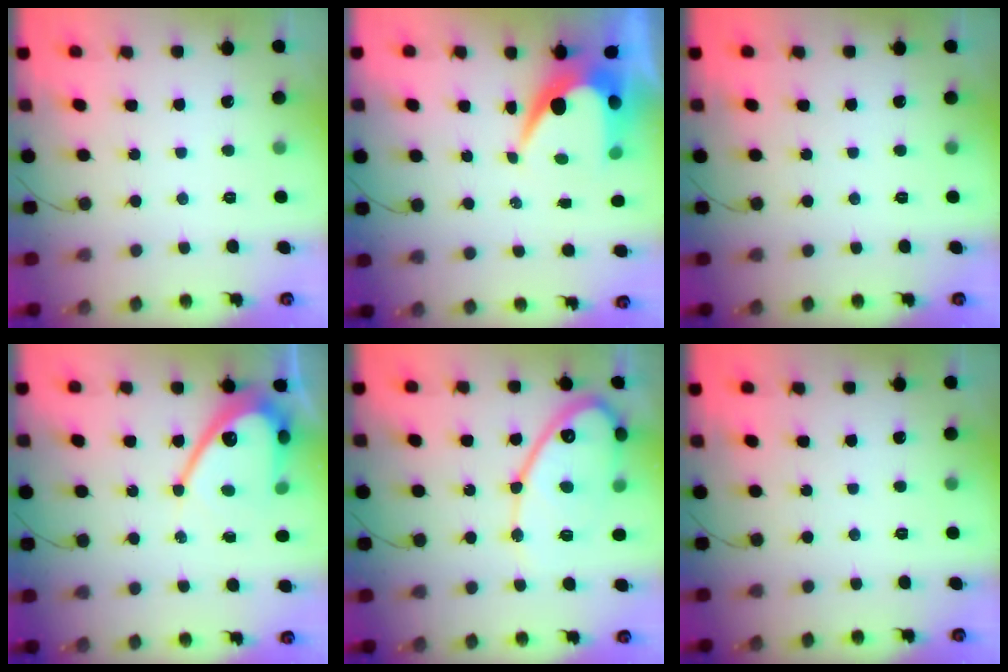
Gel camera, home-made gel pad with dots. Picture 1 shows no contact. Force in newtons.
{"total": 7.9, "press": 7.8, "slide": 0.8}
{"total": 0.0}
{"total": 12.9, "press": 12.9, "slide": 1.0}
{"total": 14.4, "press": 14.4, "slide": 1.1}
{"total": 0.0}